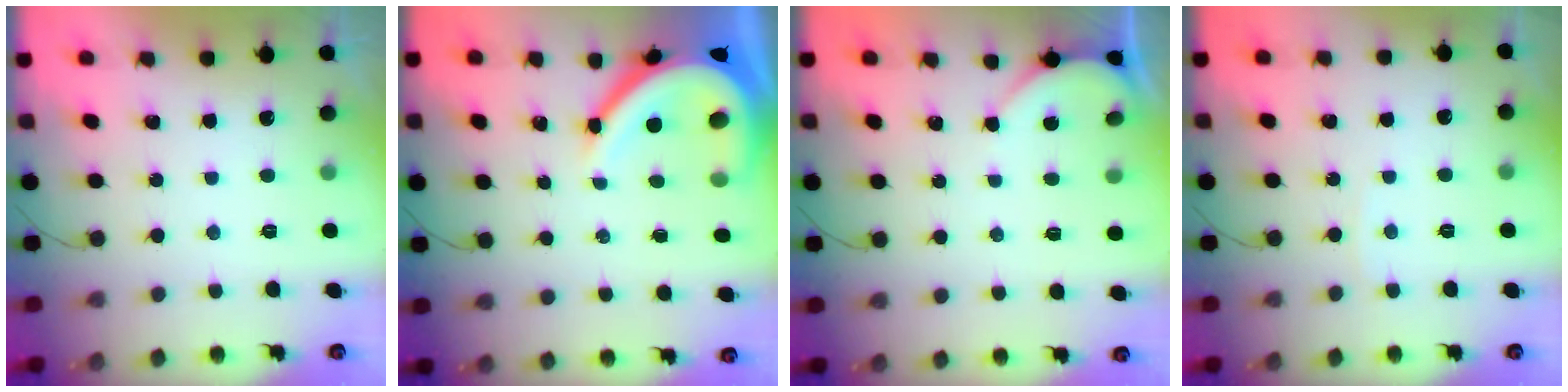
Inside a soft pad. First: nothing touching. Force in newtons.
{"total": 14.8, "press": 14.8, "slide": 1.6}
{"total": 2.2, "press": 2.2, "slide": 0.3}
{"total": 2.2, "press": 2.2, "slide": 0.2}